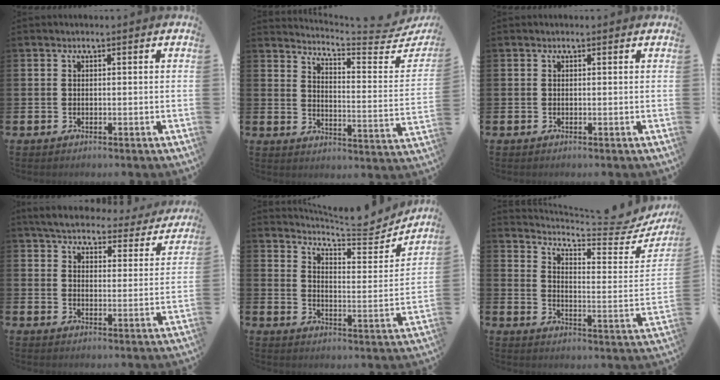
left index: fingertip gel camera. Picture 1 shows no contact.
{"total": 4.6, "force": [4.0, -0.1, 2.1], "torque": [-0.046, -0.047, 0.058]}
{"total": 0.0}
{"total": 5.0, "force": [4.7, 1.1, 1.2], "torque": [-0.043, -0.034, 0.076]}
{"total": 6.2, "force": [6.1, 0.5, 1.1], "torque": [-0.035, -0.054, 0.102]}
{"total": 5.5, "force": [5.0, 0.6, 2.3], "torque": [-0.056, -0.049, 0.076]}